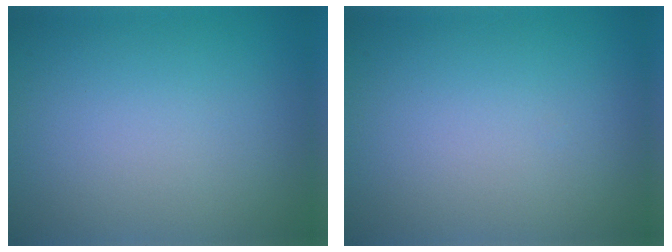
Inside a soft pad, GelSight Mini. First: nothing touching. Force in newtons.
{"total": 0.0}